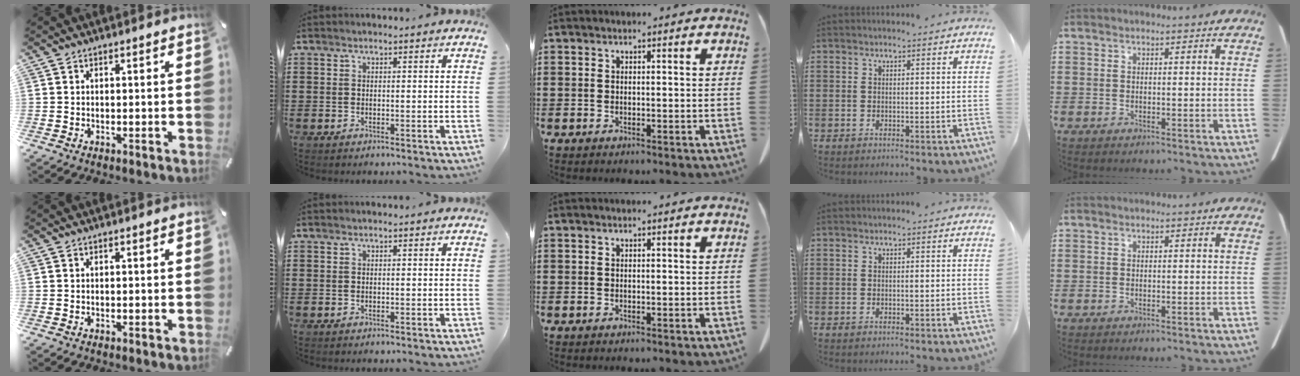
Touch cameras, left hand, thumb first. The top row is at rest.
{}